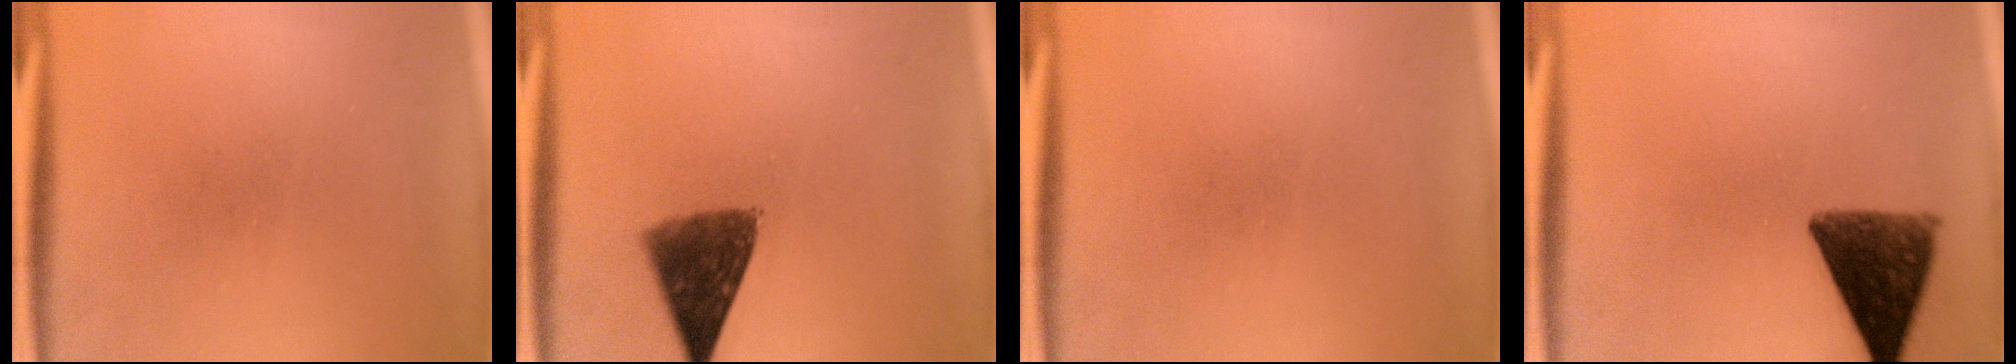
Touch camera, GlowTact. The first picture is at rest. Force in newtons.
{"total": 8.2}
{"total": 0.0}
{"total": 10.4}